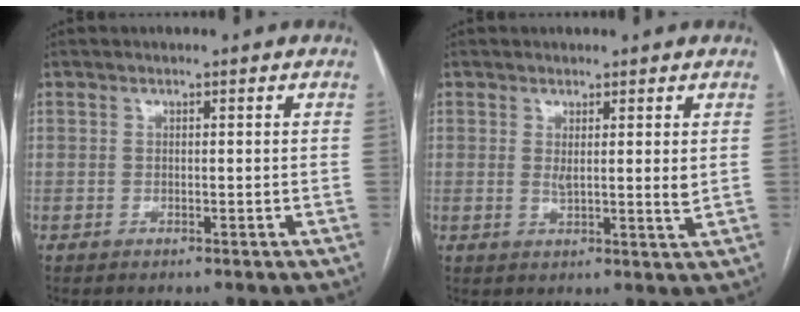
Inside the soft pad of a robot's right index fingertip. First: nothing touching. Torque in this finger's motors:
{"motor_torque": [0.05, 0.26, 0.18, 0.00]}